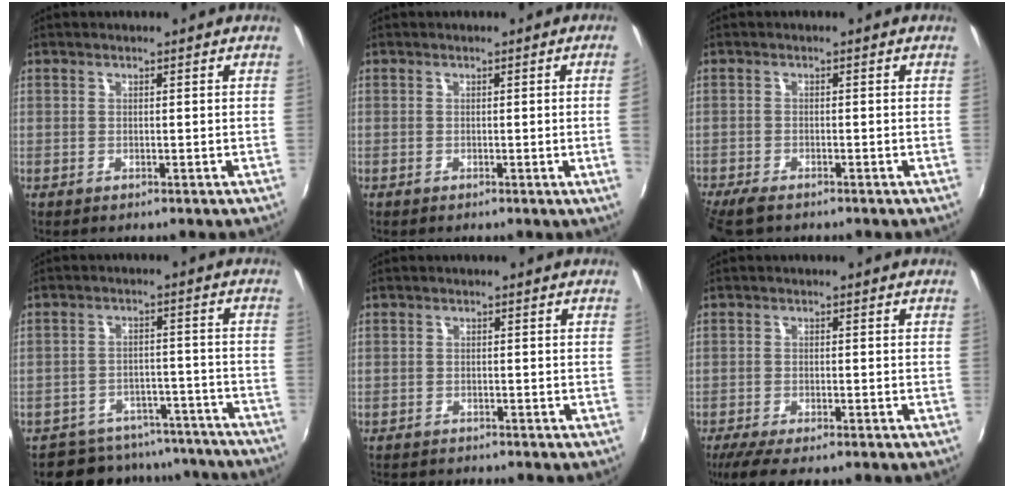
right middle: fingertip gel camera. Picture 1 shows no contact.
{"total": 2.5, "force": [-0.1, -1.6, 2.0], "torque": [-0.024, -0.015, 0.004]}
{"total": 5.4, "force": [-4.4, 1.6, 2.7], "torque": [-0.071, -0.026, -0.084]}
{"total": 15.3, "force": [-14.0, 5.7, 2.6], "torque": [-0.055, 0.038, -0.172]}
{"total": 5.2, "force": [-5.0, 0.6, 1.5], "torque": [-0.042, -0.014, -0.080]}
{"total": 7.2, "force": [-5.8, 1.2, 4.1], "torque": [-0.097, -0.032, -0.101]}